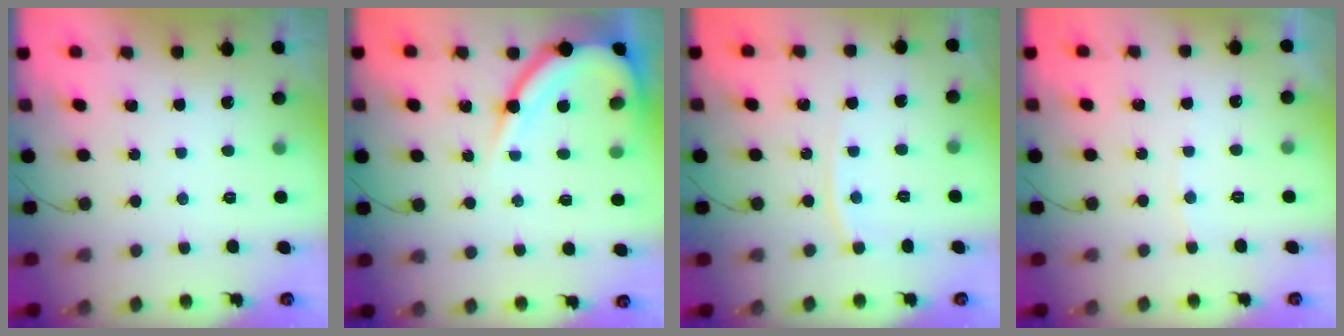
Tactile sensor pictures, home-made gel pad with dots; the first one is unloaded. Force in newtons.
{"total": 10.9, "press": 10.9, "slide": 1.3}
{"total": 3.8, "press": 3.8, "slide": 0.2}
{"total": 2.9, "press": 2.9, "slide": 0.3}